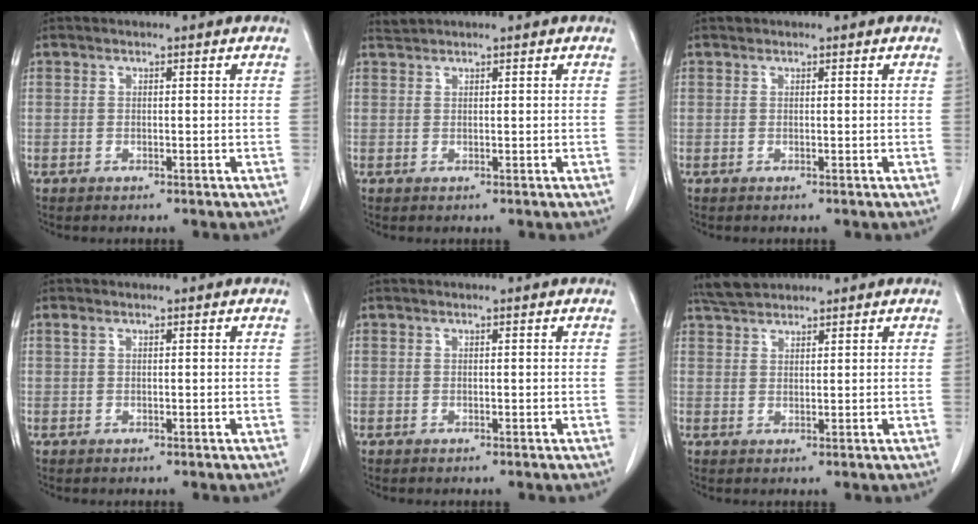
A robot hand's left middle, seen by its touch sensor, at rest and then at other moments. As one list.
[{"total": 1.0, "force": [0.9, -0.3, -0.2], "torque": [-0.005, 0.005, 0.023]}, {"total": 0.0}, {"total": 0.7, "force": [0.4, 0.3, 0.4], "torque": [-0.014, 0.011, 0.008]}, {"total": 0.0}, {"total": 3.8, "force": [3.5, 0.9, 0.9], "torque": [-0.028, 0.013, 0.069]}]